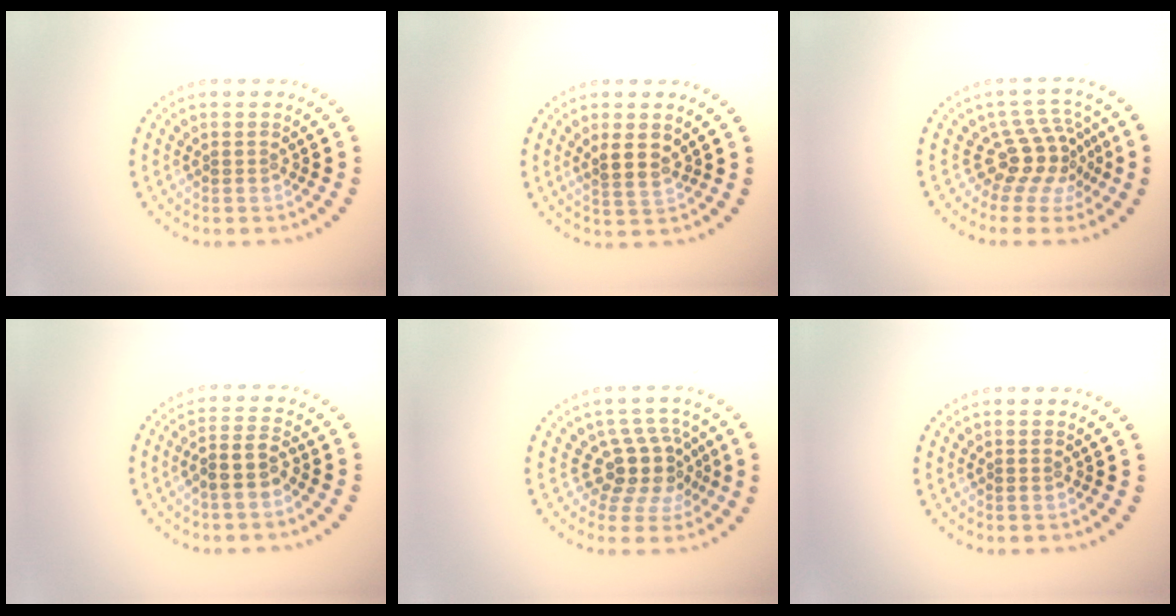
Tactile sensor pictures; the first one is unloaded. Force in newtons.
{"total": 2.4, "press": 2.2, "slide": 1.1}
{"total": 3.7, "press": 2.6, "slide": 2.7}
{"total": 2.8, "press": 2.4, "slide": 1.4}
{"total": 3.8, "press": 2.8, "slide": 2.7}
{"total": 0.0}